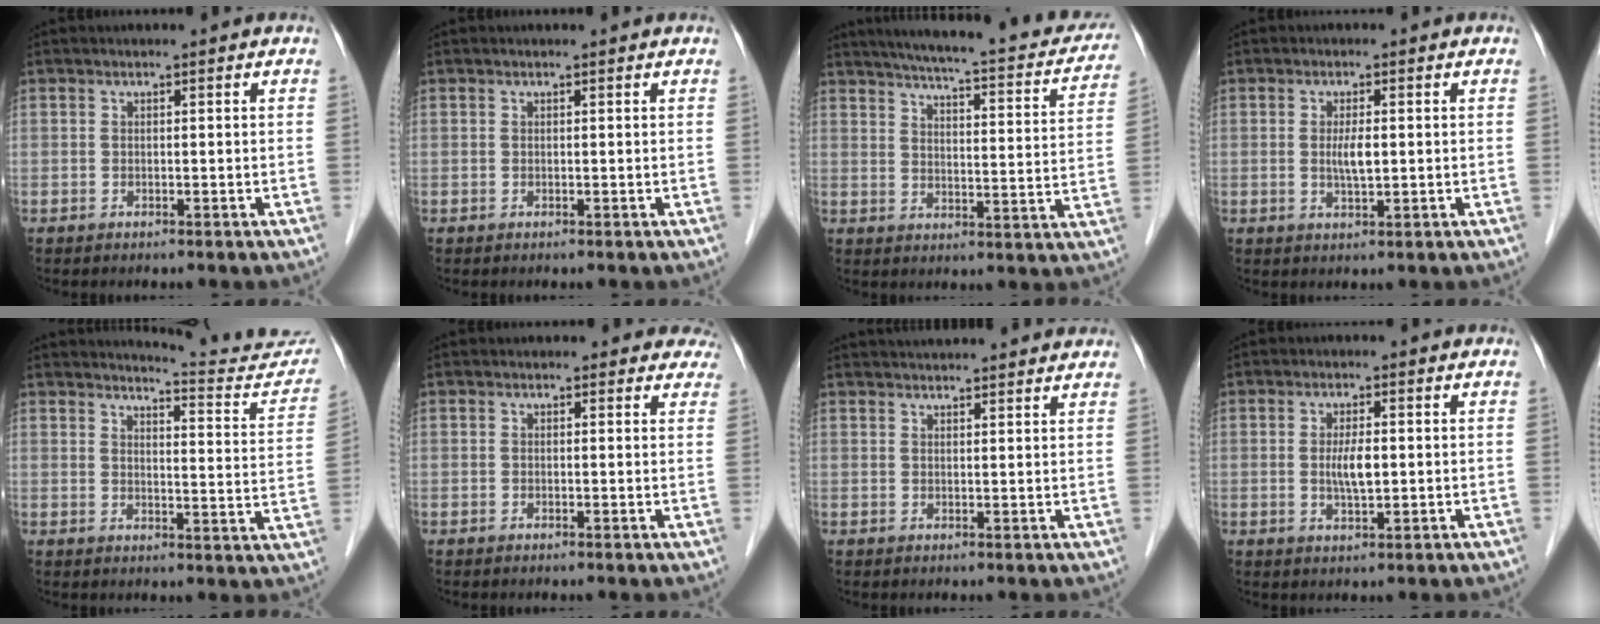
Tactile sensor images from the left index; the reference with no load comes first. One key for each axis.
{"total": 0.9, "fx": 0.9, "fy": 0.1, "fz": 0.2, "tx": -0.008, "ty": 0.005, "tz": 0.008}
{"total": 22.4, "fx": 19.3, "fy": 3.8, "fz": 10.8, "tx": -0.150, "ty": -0.011, "tz": 0.234}
{"total": 2.9, "fx": 0.0, "fy": 0.6, "fz": 2.8, "tx": -0.054, "ty": -0.006, "tz": 0.001}
{"total": 14.0, "fx": 13.9, "fy": 0.7, "fz": 1.9, "tx": -0.008, "ty": -0.077, "tz": 0.145}
{"total": 3.6, "fx": 3.1, "fy": 1.9, "fz": 0.0, "tx": 0.026, "ty": -0.013, "tz": 0.009}
{"total": 12.8, "fx": 12.0, "fy": 1.1, "fz": 4.2, "tx": -0.058, "ty": 0.029, "tz": 0.150}
{"total": 3.7, "fx": -0.1, "fy": 1.0, "fz": 3.5, "tx": -0.068, "ty": -0.005, "tz": -0.001}